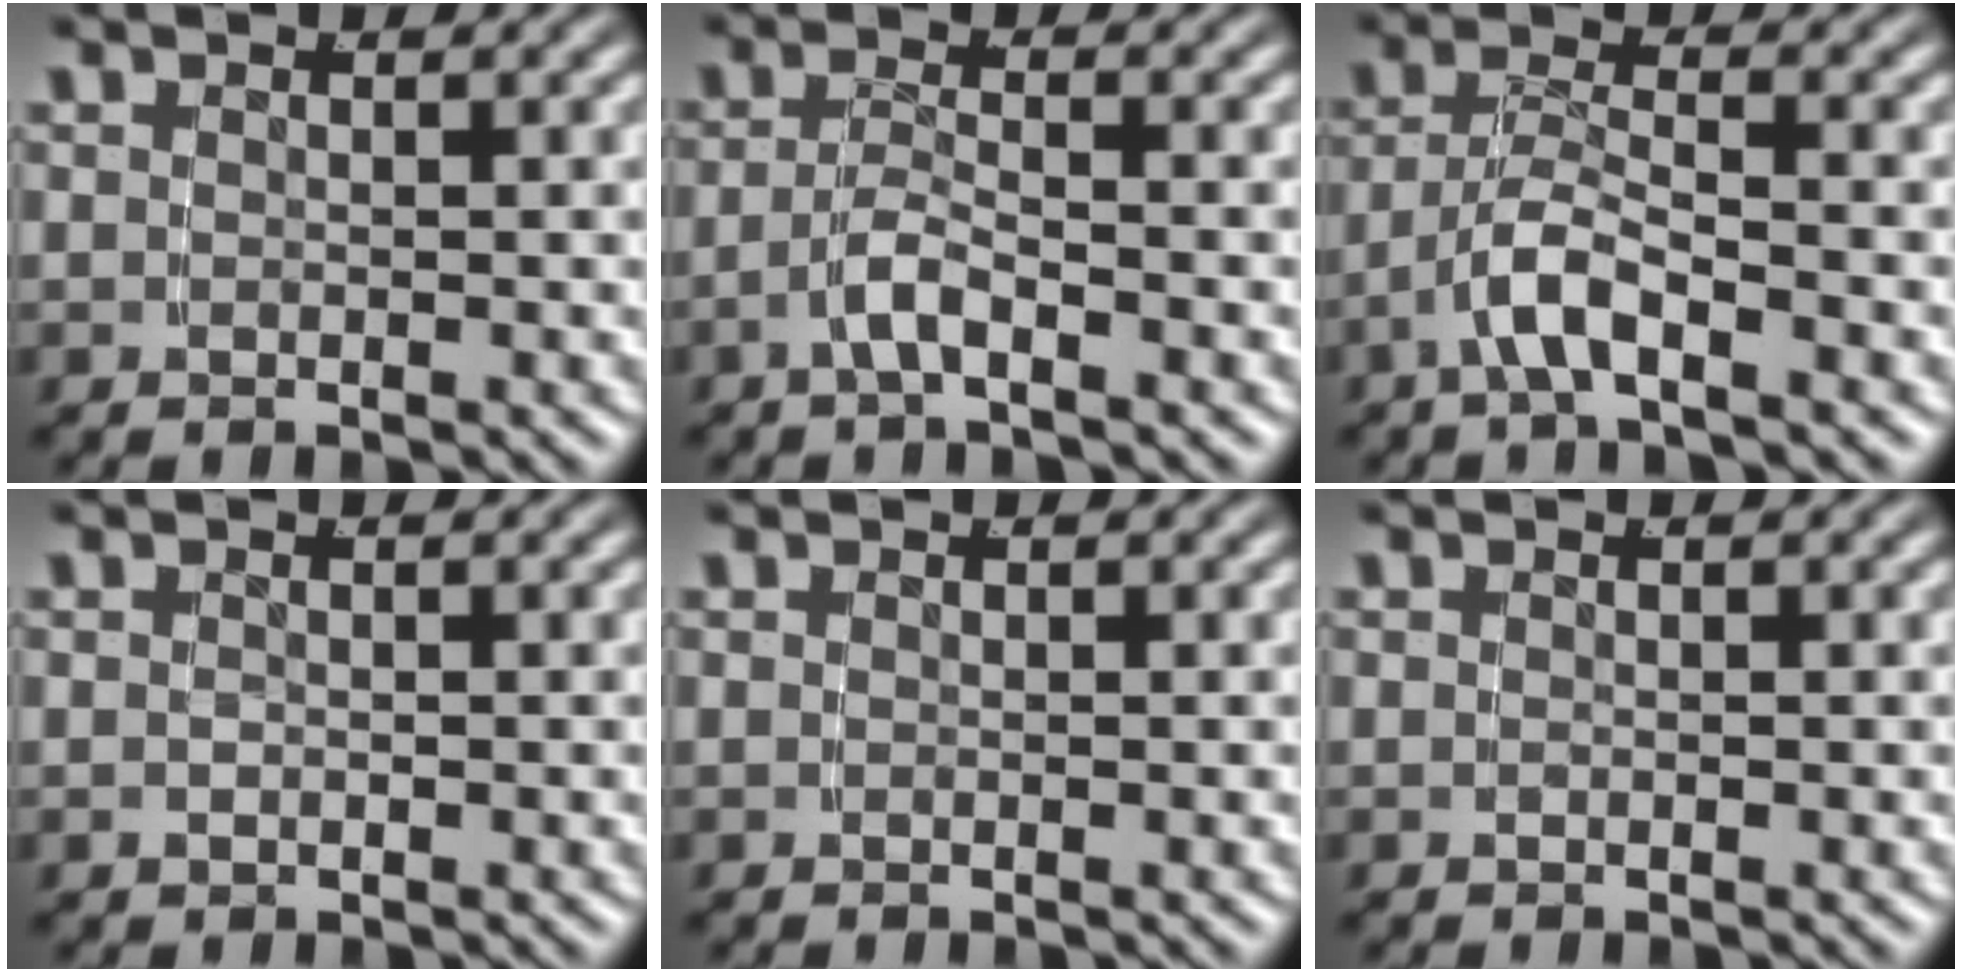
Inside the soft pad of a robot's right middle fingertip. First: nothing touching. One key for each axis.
{"total": 2.1, "fx": -1.2, "fy": -0.1, "fz": 1.7, "tx": -0.026, "ty": 0.001, "tz": -0.025}
{"total": 3.3, "fx": -1.6, "fy": 0.8, "fz": 2.8, "tx": -0.056, "ty": -0.005, "tz": -0.026}
{"total": 0.0}
{"total": 0.0}
{"total": 0.0}